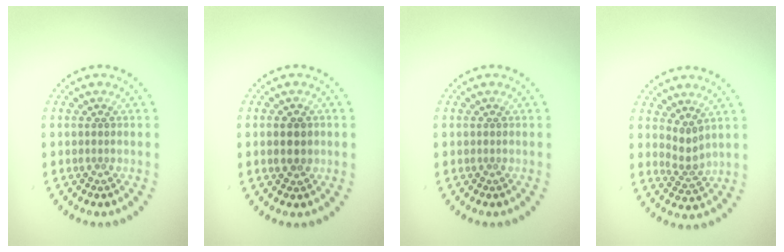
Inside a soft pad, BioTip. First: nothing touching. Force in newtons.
{"total": 2.1, "press": 2.1, "slide": 0.1}
{"total": 0.0}
{"total": 2.0, "press": 1.4, "slide": 1.5}